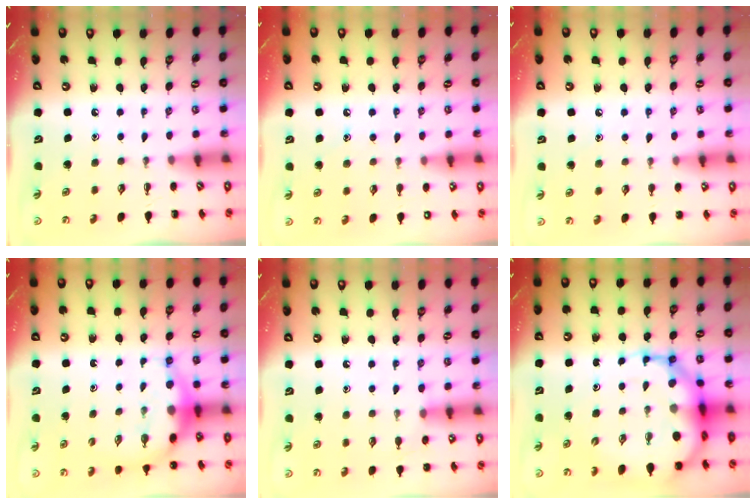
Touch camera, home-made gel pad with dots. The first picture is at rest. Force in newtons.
{"total": 8.7, "press": 8.5, "slide": 1.7}
{"total": 7.0, "press": 6.7, "slide": 2.2}
{"total": 7.1, "press": 7.0, "slide": 1.4}
{"total": 7.0, "press": 6.6, "slide": 2.2}
{"total": 17.0, "press": 16.4, "slide": 4.4}